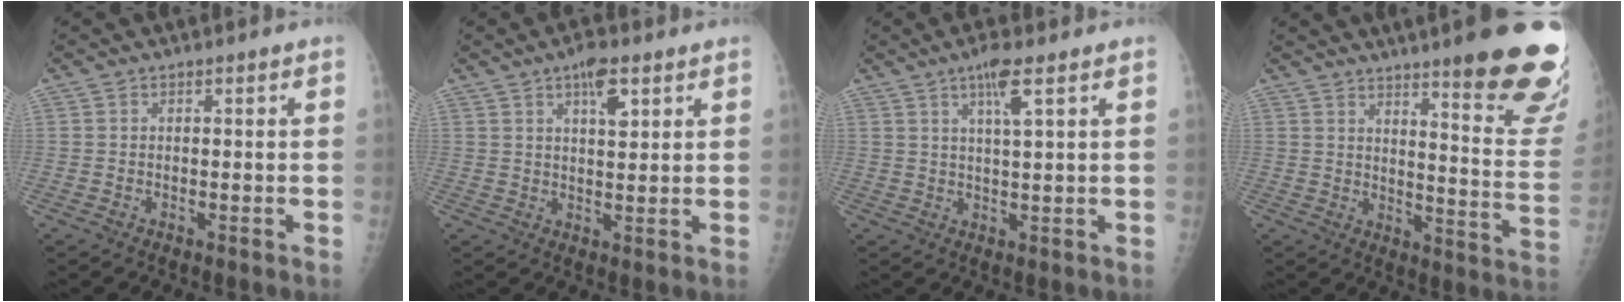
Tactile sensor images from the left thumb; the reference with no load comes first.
{"total": 5.6, "force": [3.0, 2.0, 4.3], "torque": [-0.056, -0.011, 0.045]}
{"total": 5.1, "force": [2.6, 0.4, 4.3], "torque": [-0.079, -0.010, 0.048]}
{"total": 21.3, "force": [14.5, 2.8, 15.4], "torque": [-0.171, -0.096, 0.188]}